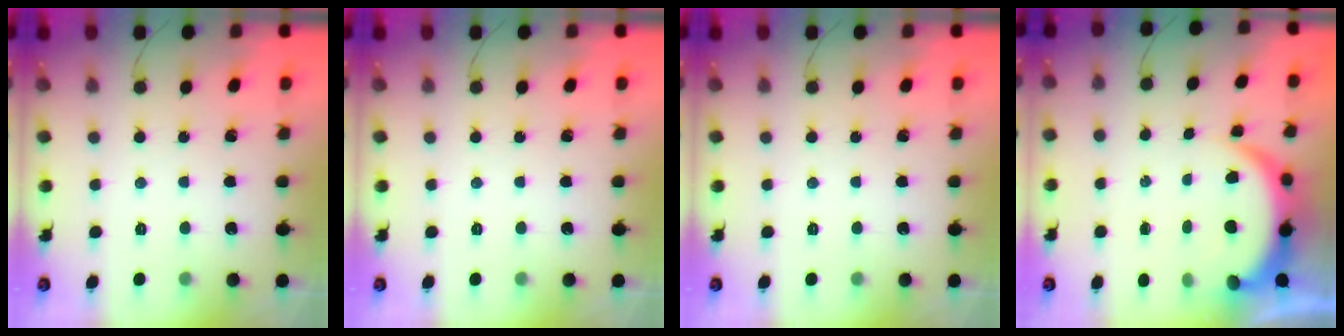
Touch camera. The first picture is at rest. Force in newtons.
{"total": 0.0}
{"total": 0.0}
{"total": 6.2, "press": 6.2, "slide": 0.6}